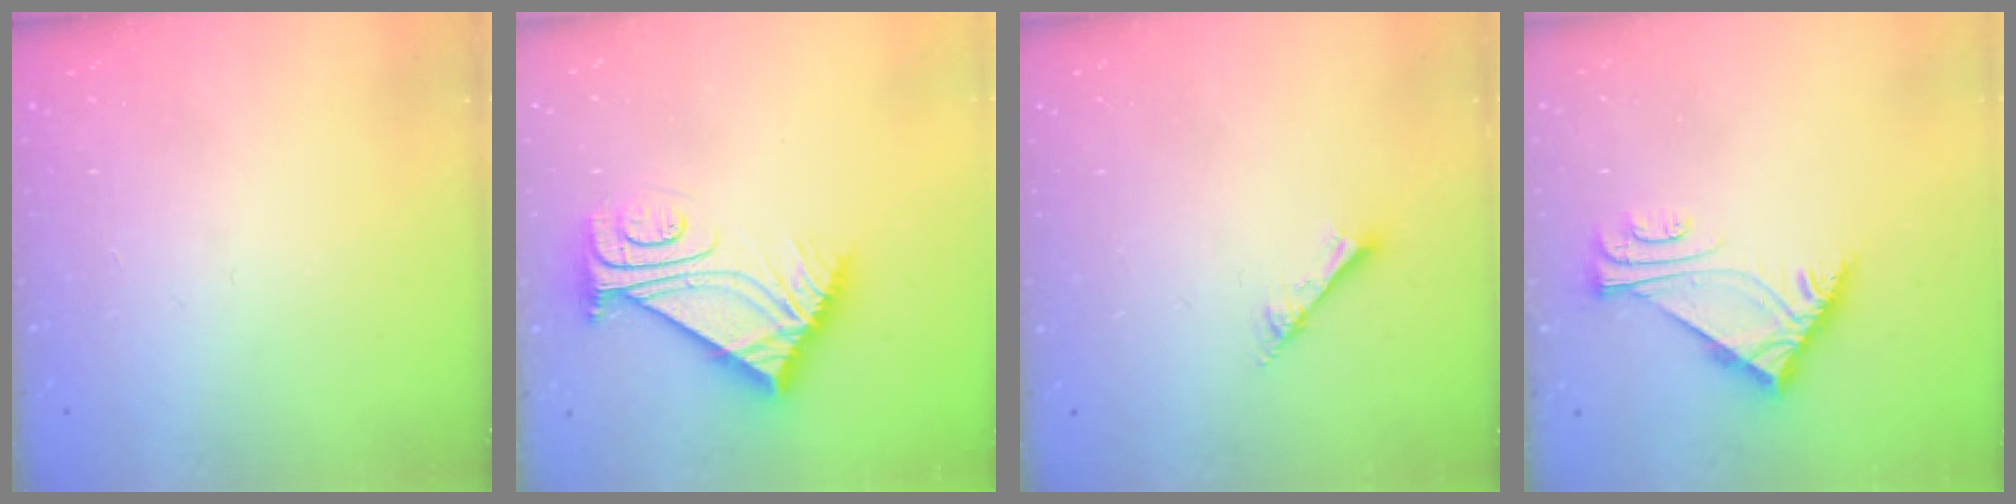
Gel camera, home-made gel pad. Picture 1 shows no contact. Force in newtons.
{"total": 10.5, "press": 10.5, "slide": 0.8}
{"total": 2.8, "press": 2.7, "slide": 0.4}
{"total": 6.4, "press": 6.3, "slide": 0.9}